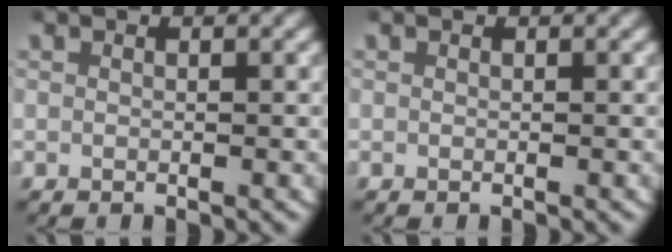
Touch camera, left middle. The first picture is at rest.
{"total": 0.0}